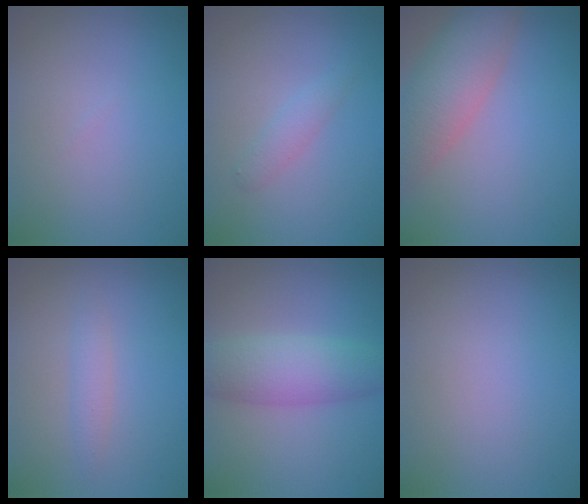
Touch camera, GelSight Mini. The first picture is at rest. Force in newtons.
{"total": 1.4, "press": 1.4, "slide": 0.0}
{"total": 6.2, "press": 6.2, "slide": 0.4}
{"total": 1.3, "press": 1.3, "slide": 0.1}
{"total": 5.3, "press": 5.3, "slide": 0.0}
{"total": 0.0}